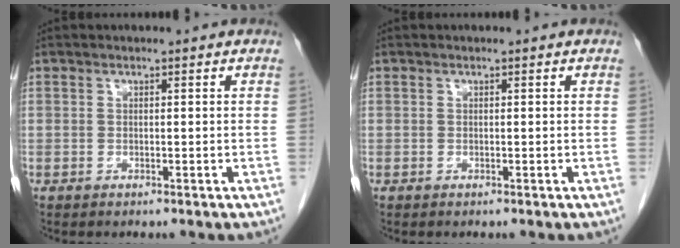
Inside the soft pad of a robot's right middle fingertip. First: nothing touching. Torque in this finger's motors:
{"motor_torque": [-0.02, 0.03, 0.00, -0.01]}